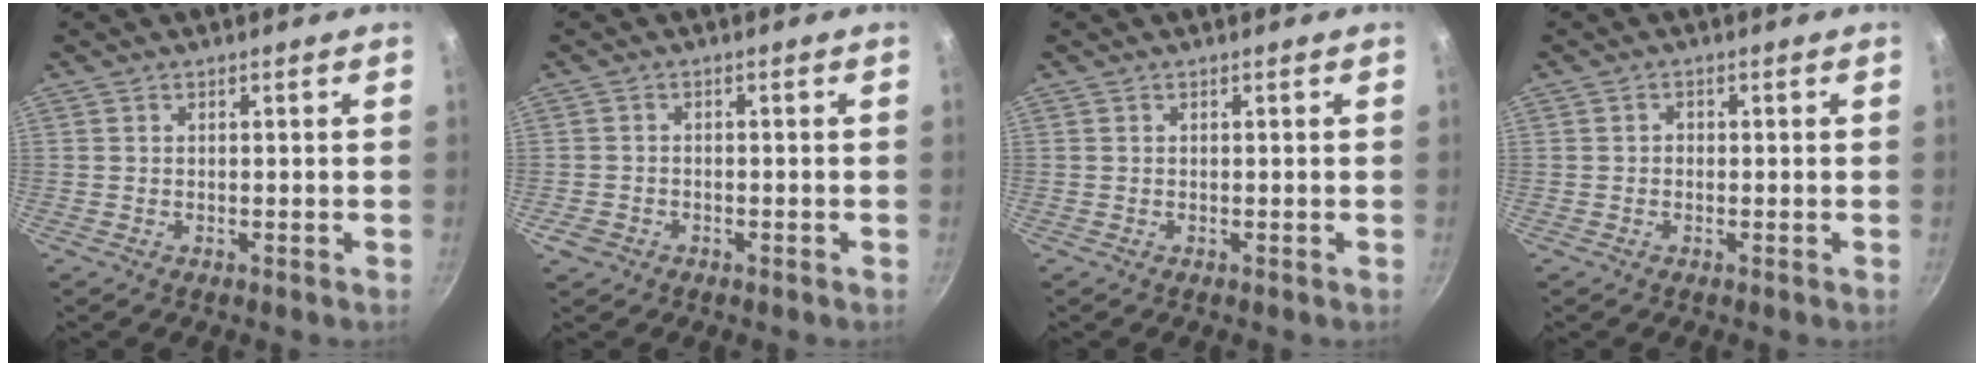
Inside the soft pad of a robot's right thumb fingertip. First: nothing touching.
{"total": 2.7, "force": [-1.3, 2.0, 1.1], "torque": [-0.022, 0.011, -0.022]}
{"total": 0.0}
{"total": 1.0, "force": [-0.1, 0.9, 0.5], "torque": [-0.007, 0.005, -0.004]}